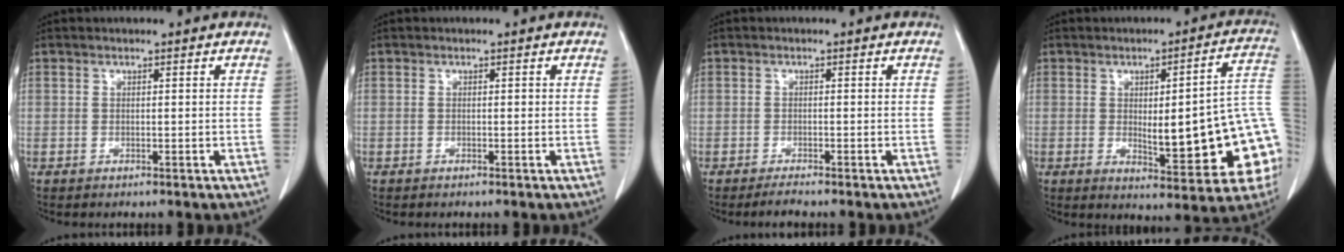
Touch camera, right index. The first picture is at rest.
{"total": 0.0}
{"total": 1.3, "force": [-1.3, 0.2, 0.3], "torque": [-0.007, -0.003, -0.021]}
{"total": 19.2, "force": [-2.3, 4.1, 18.6], "torque": [-0.164, 0.027, -0.012]}